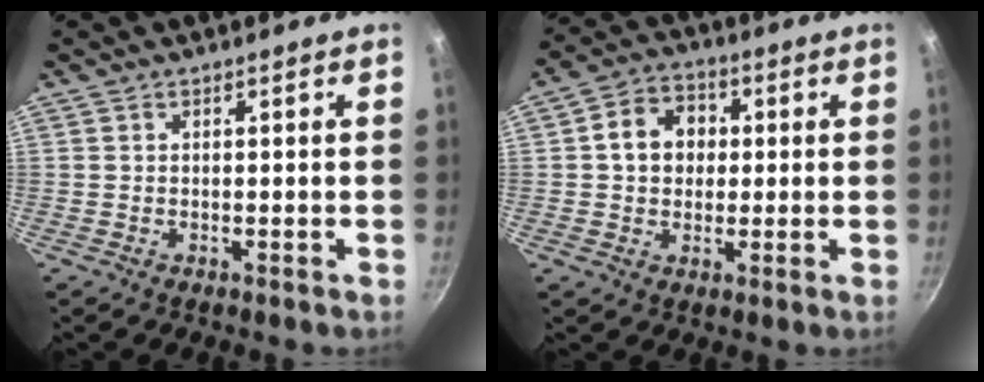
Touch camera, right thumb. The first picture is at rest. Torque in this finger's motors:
{"motor_torque": [-0.63, 0.83, 0.81, 0.07, 0.03]}